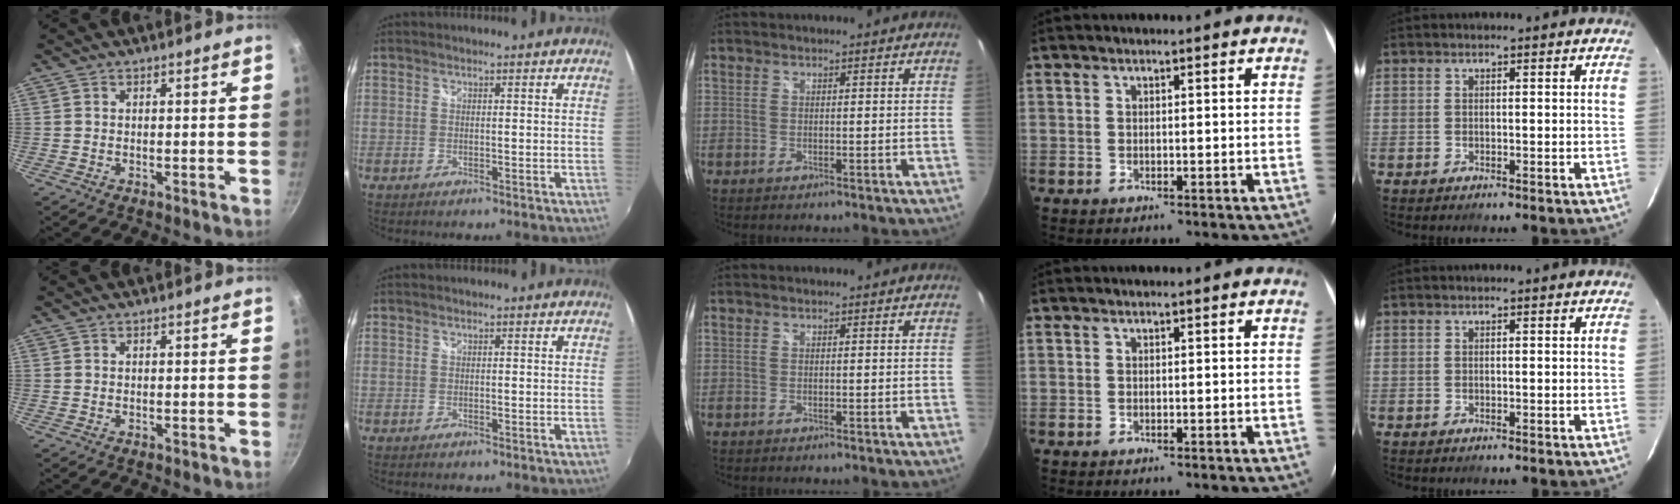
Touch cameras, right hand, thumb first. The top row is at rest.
{}